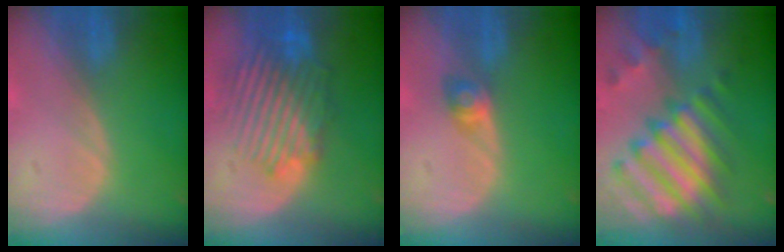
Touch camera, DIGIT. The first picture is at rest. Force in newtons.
{"total": 10.2, "press": 9.1, "slide": 4.5}
{"total": 2.8, "press": 2.5, "slide": 1.1}
{"total": 12.3, "press": 10.6, "slide": 6.3}